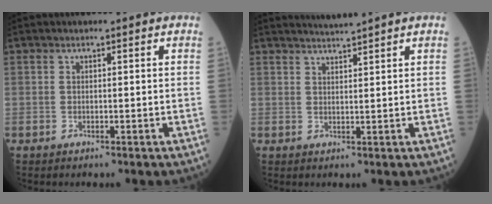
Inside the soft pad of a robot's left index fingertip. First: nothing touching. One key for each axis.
{"total": 3.1, "fx": 2.8, "fy": -1.2, "fz": 0.5, "tx": -0.006, "ty": 0.004, "tz": 0.055}